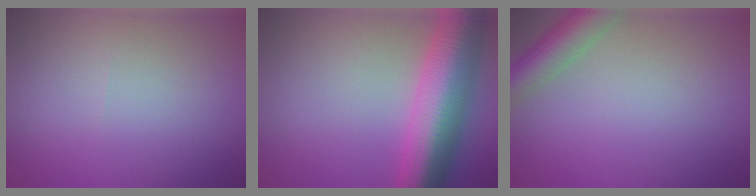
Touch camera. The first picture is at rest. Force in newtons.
{"total": 10.5, "press": 10.5, "slide": 0.2}
{"total": 4.8, "press": 4.8, "slide": 0.3}